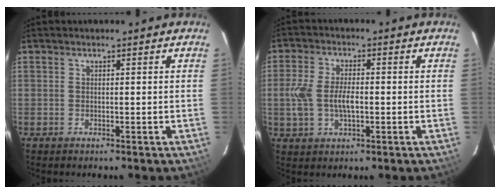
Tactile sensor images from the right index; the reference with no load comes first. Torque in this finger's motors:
{"motor_torque": [0.22, 0.00, 0.18, 0.09]}